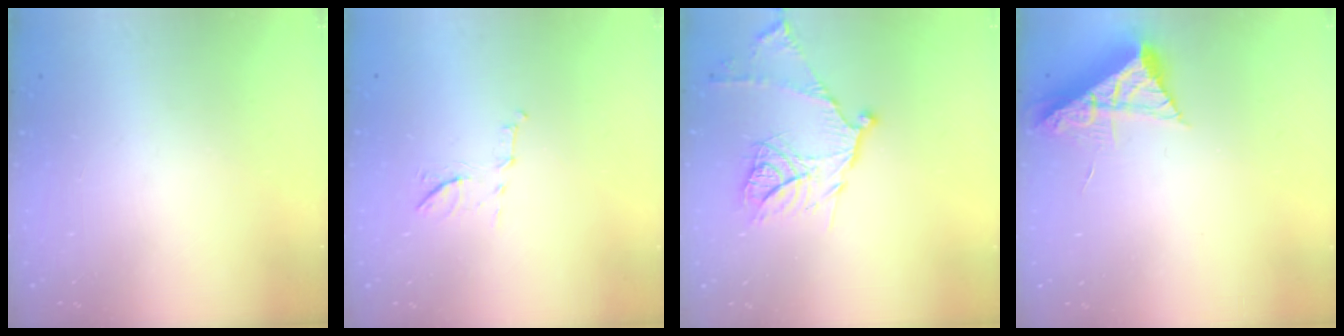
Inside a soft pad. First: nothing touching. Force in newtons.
{"total": 7.2, "press": 7.0, "slide": 1.5}
{"total": 15.0, "press": 14.9, "slide": 1.2}
{"total": 7.9, "press": 7.8, "slide": 0.7}